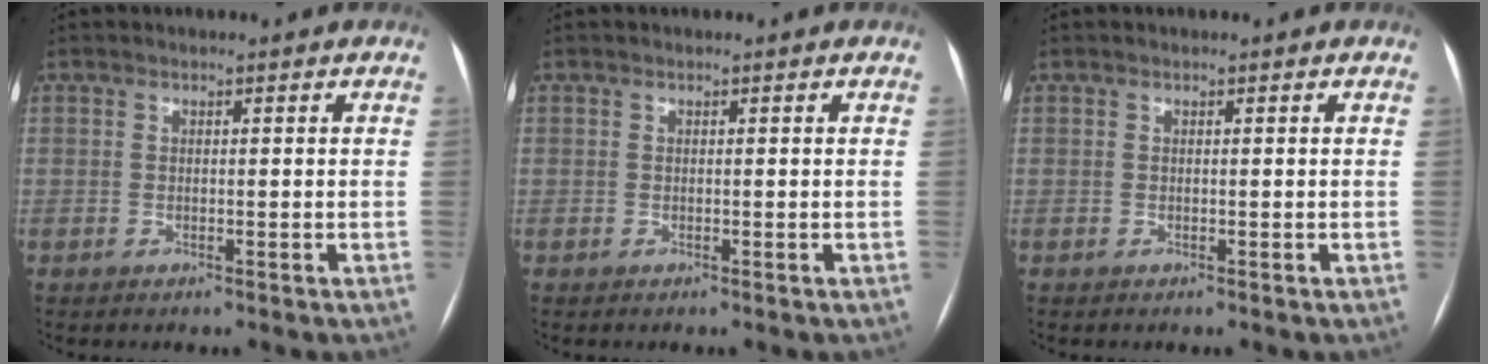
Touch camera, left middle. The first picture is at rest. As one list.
[{"total": 0.0}, {"total": 0.0}]